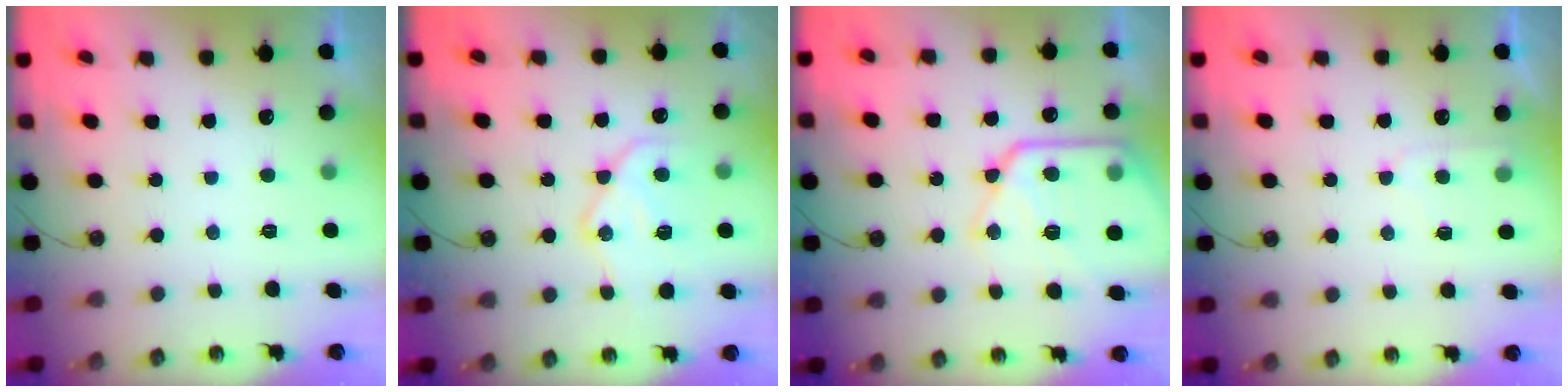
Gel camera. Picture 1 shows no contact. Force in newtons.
{"total": 14.8, "press": 14.7, "slide": 1.4}
{"total": 16.6, "press": 16.6, "slide": 0.8}
{"total": 5.4, "press": 5.4, "slide": 0.4}